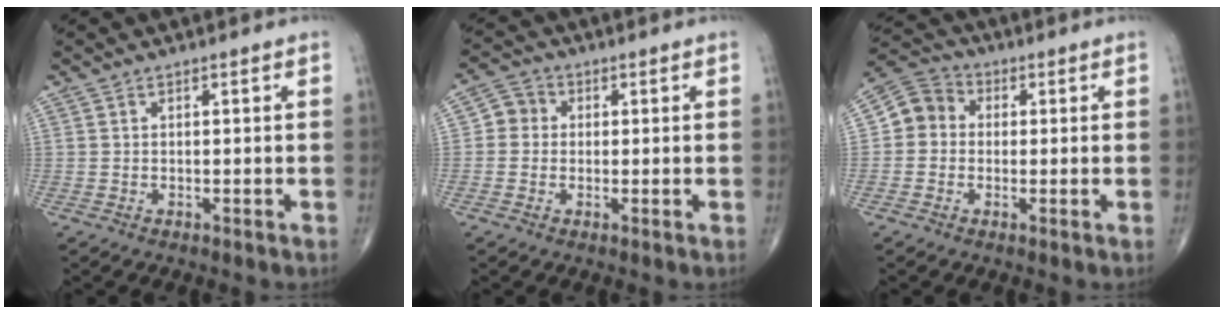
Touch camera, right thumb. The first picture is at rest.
{"total": 4.0, "force": [0.1, 3.8, 1.4], "torque": [-0.006, 0.008, -0.009]}
{"total": 6.5, "force": [0.1, 5.8, 2.8], "torque": [-0.033, 0.021, -0.013]}